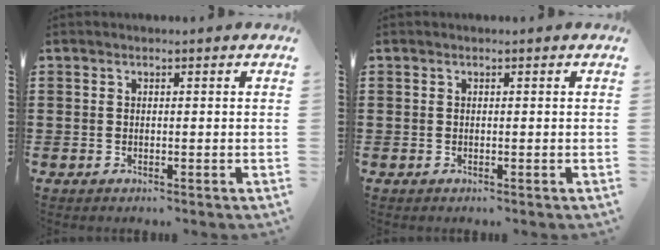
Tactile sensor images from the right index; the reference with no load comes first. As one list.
[{"total": 0.0}]